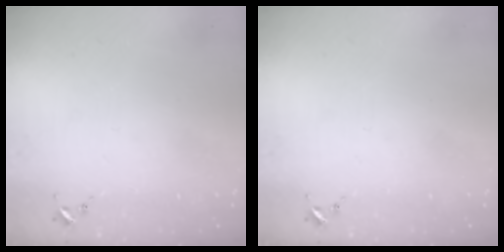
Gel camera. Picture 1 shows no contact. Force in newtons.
{"total": 0.0}